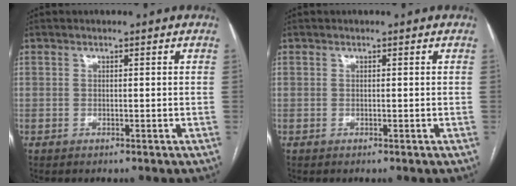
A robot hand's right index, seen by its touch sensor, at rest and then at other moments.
{"total": 0.0}